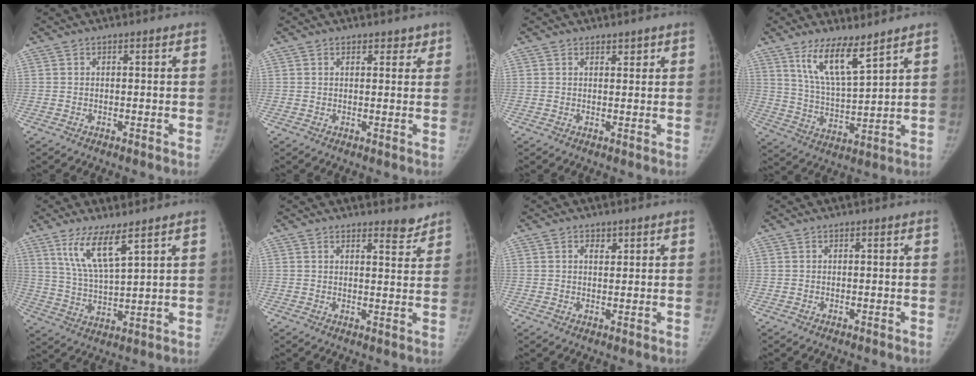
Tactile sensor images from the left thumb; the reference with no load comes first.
{"total": 2.4, "force": [1.7, 1.4, 0.9], "torque": [0.009, -0.008, 0.019]}
{"total": 1.3, "force": [1.0, 0.6, 0.4], "torque": [0.003, -0.006, 0.014]}
{"total": 9.9, "force": [6.7, 2.1, 6.9], "torque": [-0.124, -0.051, 0.140]}
{"total": 8.8, "force": [5.5, 1.8, 6.7], "torque": [-0.129, -0.034, 0.115]}
{"total": 3.5, "force": [3.2, 0.9, 1.0], "torque": [0.001, -0.029, 0.040]}
{"total": 2.9, "force": [1.6, 1.8, 1.5], "torque": [-0.010, -0.009, 0.027]}
{"total": 0.0}